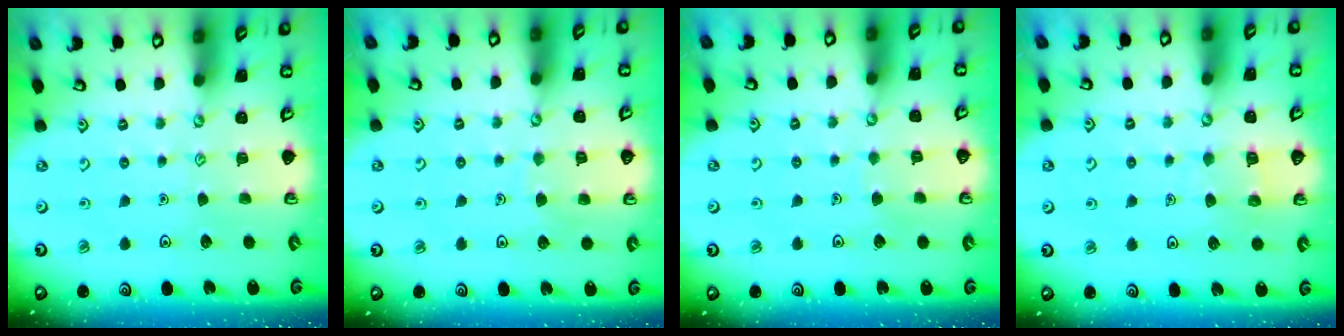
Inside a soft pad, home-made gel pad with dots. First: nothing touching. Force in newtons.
{"total": 3.5, "press": 3.5, "slide": 0.3}
{"total": 2.4, "press": 2.4, "slide": 0.2}
{"total": 4.8, "press": 4.7, "slide": 0.5}